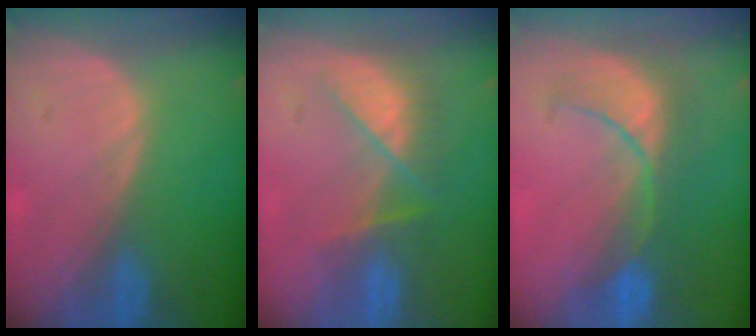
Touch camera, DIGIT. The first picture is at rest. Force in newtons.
{"total": 7.4, "press": 6.8, "slide": 3.0}
{"total": 8.1, "press": 8.0, "slide": 0.7}